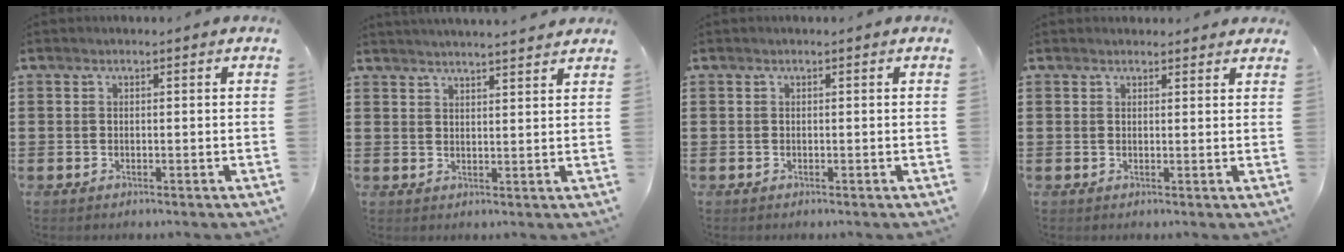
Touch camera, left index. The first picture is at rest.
{"total": 2.6, "force": [2.6, -0.4, 0.3], "torque": [-0.014, -0.009, 0.046]}
{"total": 0.0}
{"total": 1.5, "force": [1.4, 0.3, 0.2], "torque": [-0.006, 0.003, 0.028]}